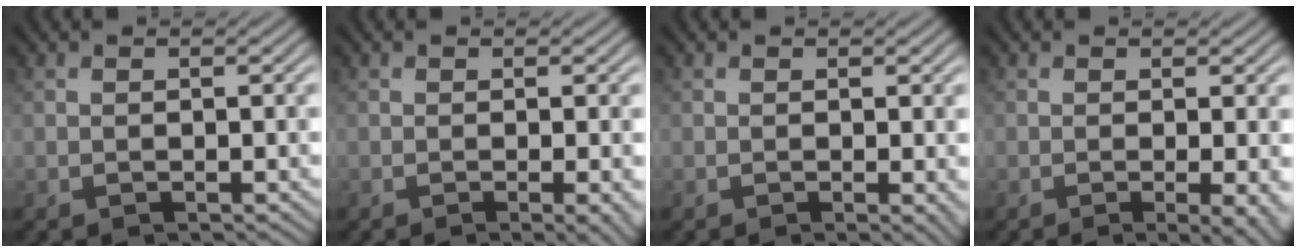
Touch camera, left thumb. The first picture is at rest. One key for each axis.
{"total": 2.3, "fx": -0.6, "fy": 0.4, "fz": 2.2, "tx": -0.032, "ty": -0.001, "tz": -0.013}
{"total": 1.2, "fx": -0.1, "fy": 0.2, "fz": 1.2, "tx": -0.015, "ty": -0.006, "tz": -0.004}
{"total": 4.0, "fx": -0.8, "fy": 0.9, "fz": 3.8, "tx": -0.056, "ty": -0.006, "tz": -0.011}